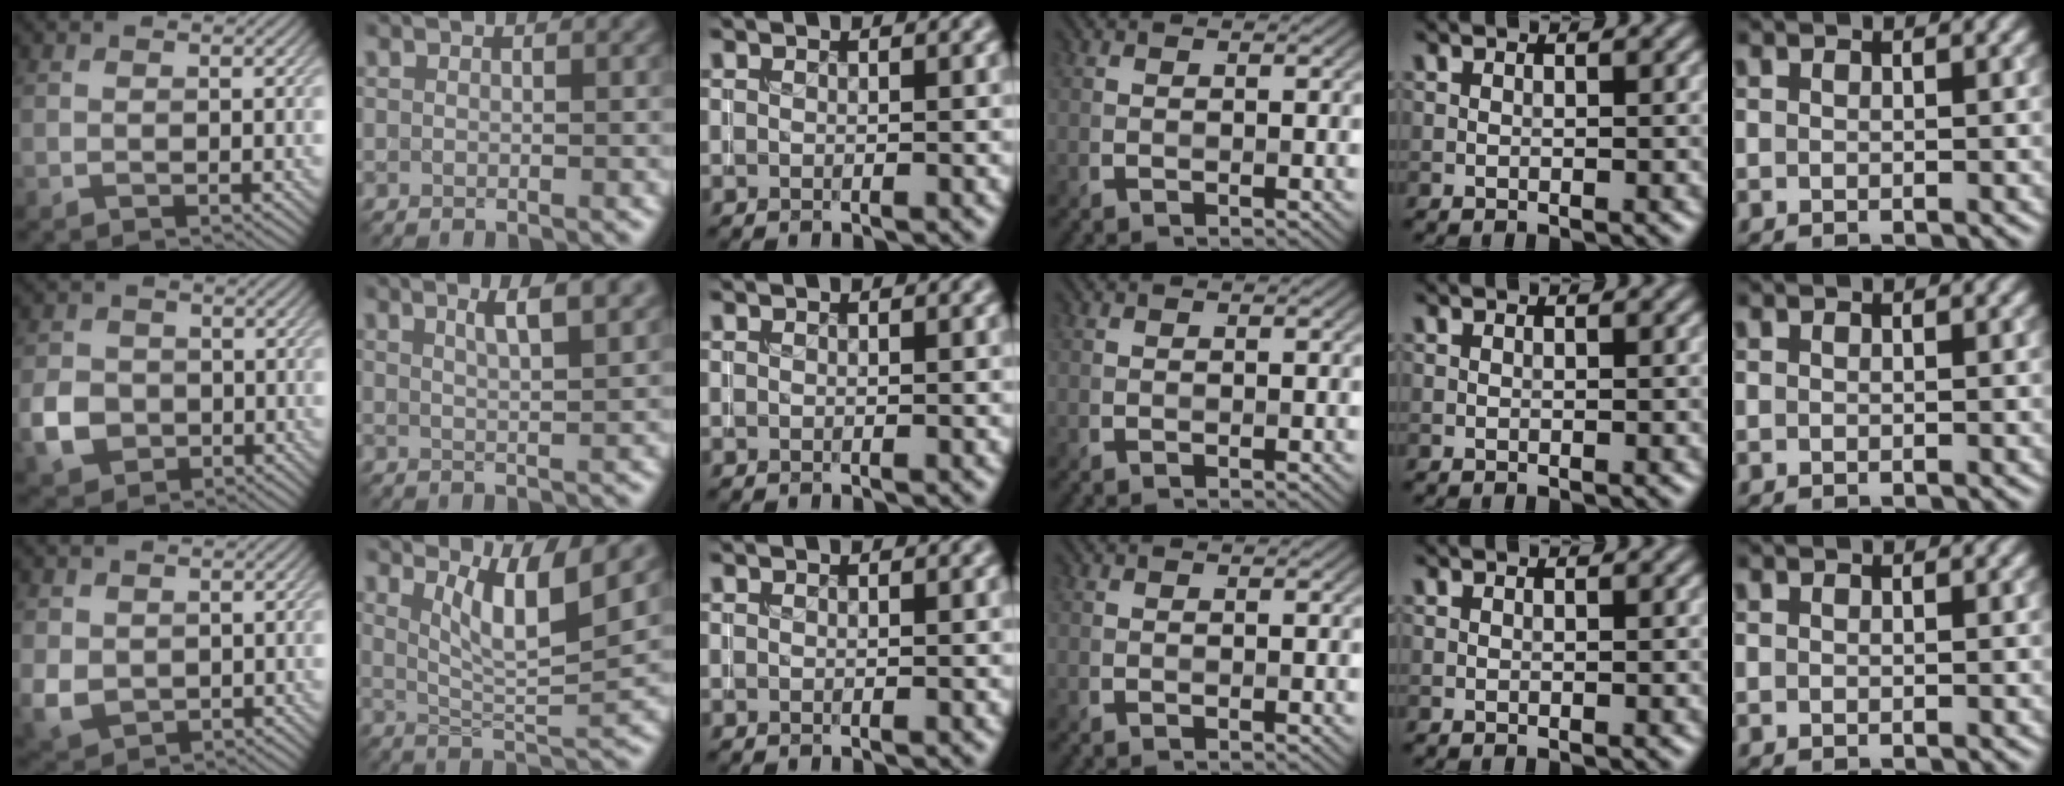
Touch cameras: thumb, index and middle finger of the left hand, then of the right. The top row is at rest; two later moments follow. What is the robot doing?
{"motion": "insert", "object": "coin"}